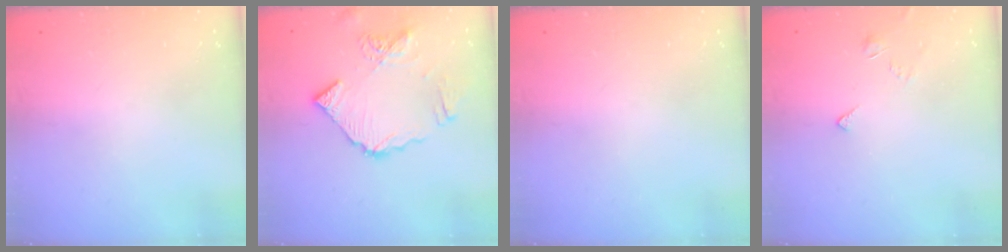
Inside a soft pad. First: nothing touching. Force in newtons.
{"total": 12.6, "press": 12.5, "slide": 1.6}
{"total": 0.0}
{"total": 2.5, "press": 2.4, "slide": 0.6}